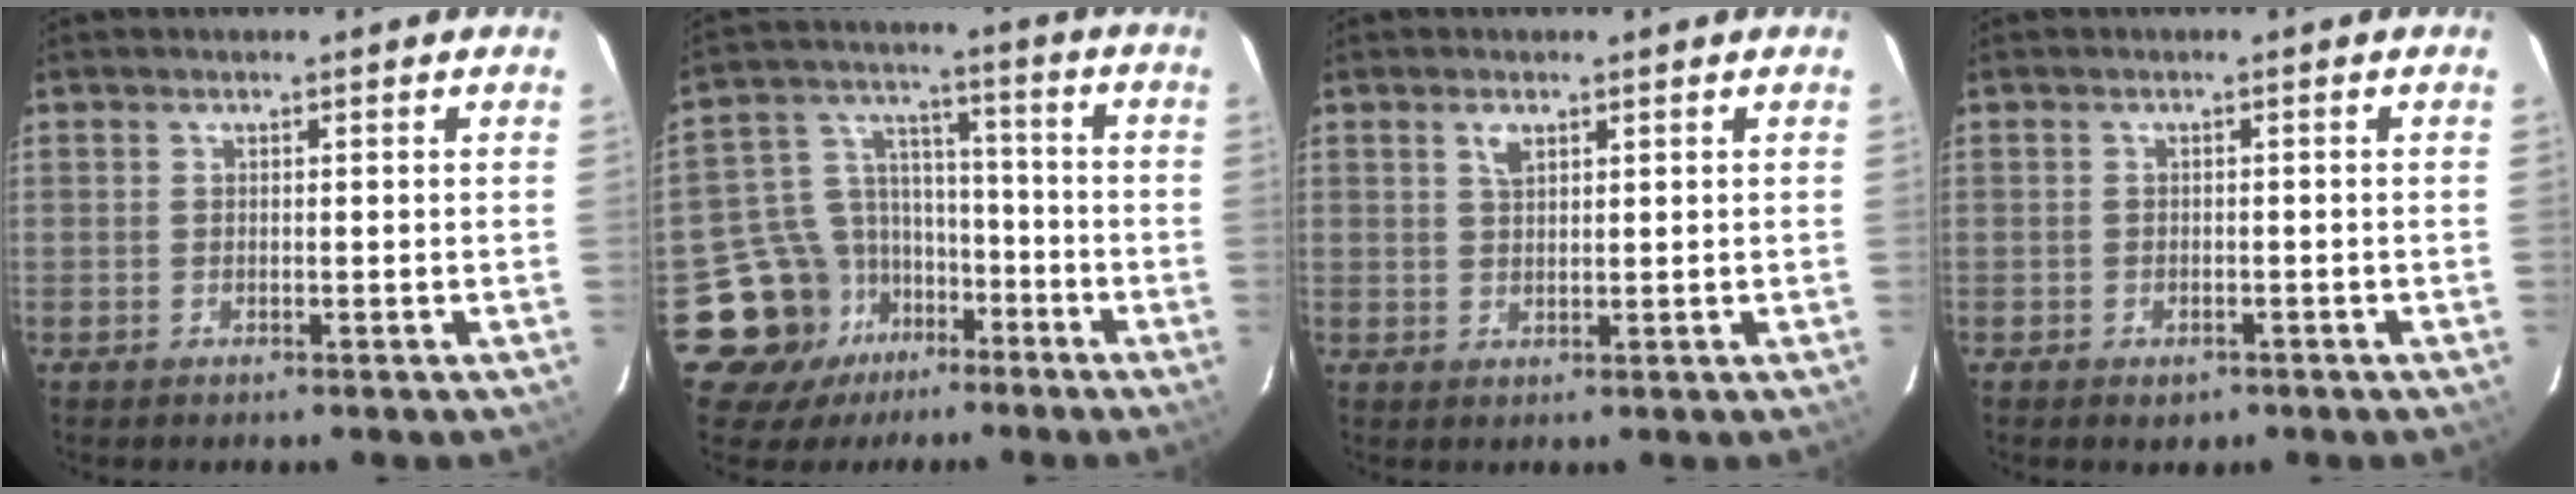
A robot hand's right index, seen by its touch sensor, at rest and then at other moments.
{"total": 13.2, "force": [-7.9, 10.1, 3.0], "torque": [-0.082, 0.051, -0.123]}
{"total": 2.2, "force": [1.2, 1.1, 1.5], "torque": [-0.028, 0.004, 0.023]}
{"total": 2.4, "force": [-1.3, 1.8, 1.0], "torque": [-0.019, -0.001, -0.013]}